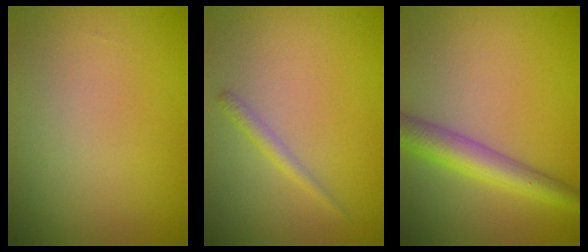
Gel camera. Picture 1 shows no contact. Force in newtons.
{"total": 1.2, "press": 1.2, "slide": 0.1}
{"total": 4.2, "press": 4.2, "slide": 0.2}